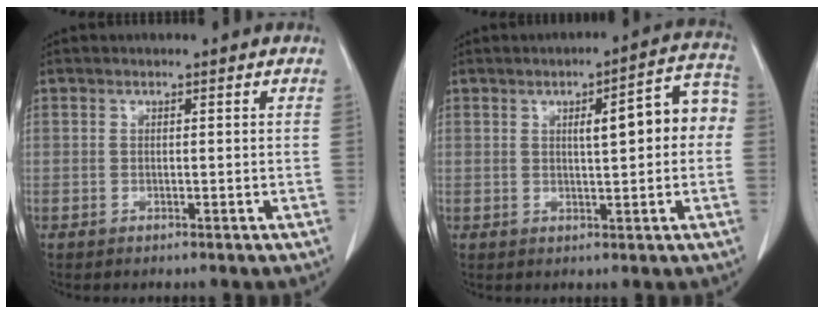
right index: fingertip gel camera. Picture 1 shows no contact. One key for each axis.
{"total": 8.8, "fx": 0.9, "fy": 1.9, "fz": 8.5, "tx": -0.111, "ty": 0.033, "tz": 0.010}